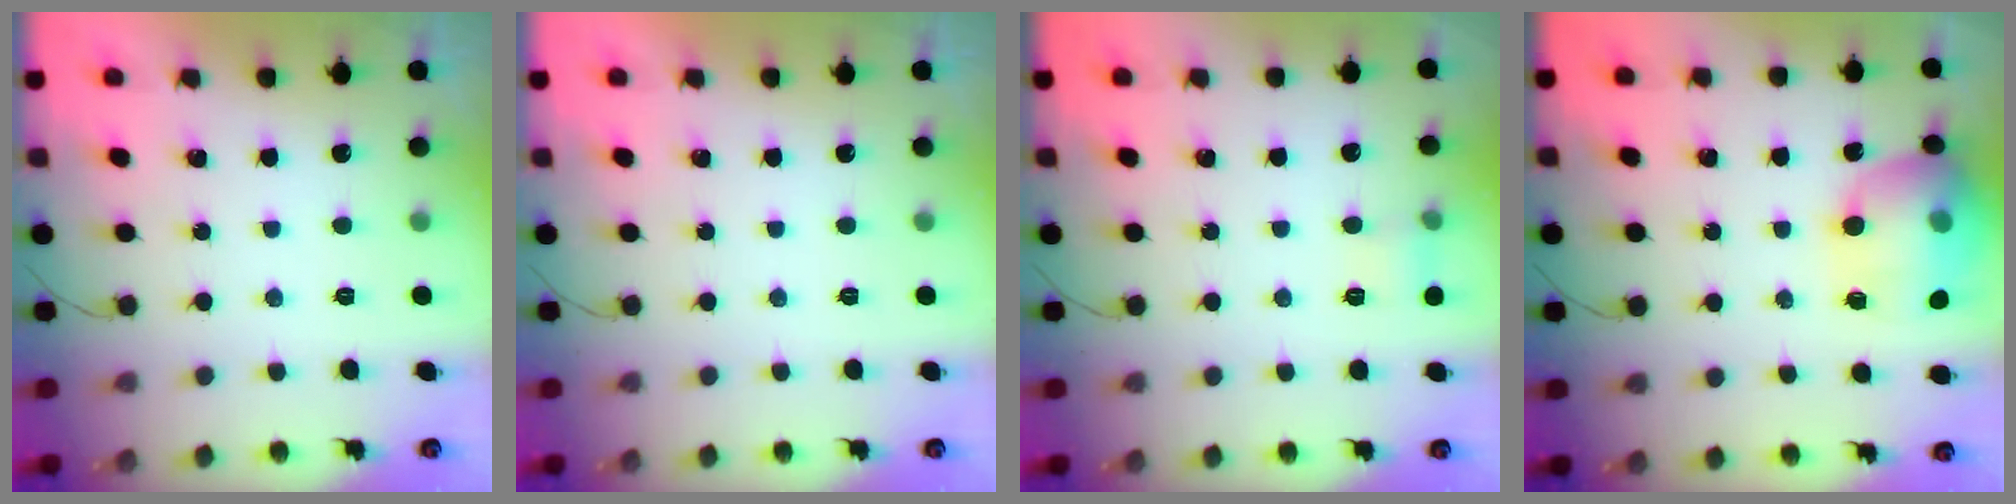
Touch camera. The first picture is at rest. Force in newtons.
{"total": 0.0}
{"total": 5.1, "press": 4.9, "slide": 1.4}
{"total": 17.6, "press": 17.4, "slide": 2.2}